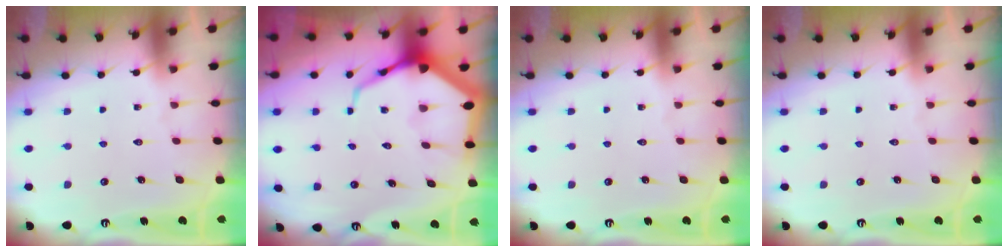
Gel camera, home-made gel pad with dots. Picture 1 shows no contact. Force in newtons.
{"total": 10.3, "press": 10.3, "slide": 1.1}
{"total": 0.0}
{"total": 0.0}